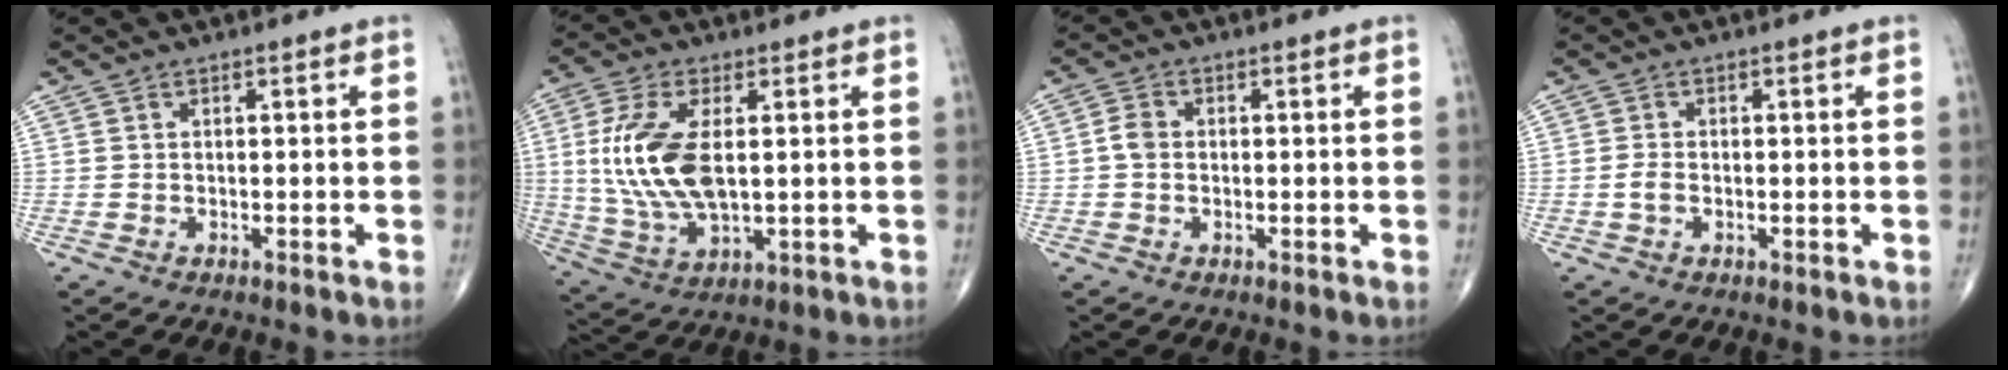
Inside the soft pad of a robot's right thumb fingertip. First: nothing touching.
{"total": 14.1, "force": [1.5, 6.8, 12.3], "torque": [-0.266, -0.011, 0.038]}
{"total": 2.6, "force": [-0.1, 2.0, 1.6], "torque": [-0.027, 0.006, -0.007]}
{"total": 1.6, "force": [-0.3, 0.9, 1.2], "torque": [-0.029, 0.002, -0.007]}